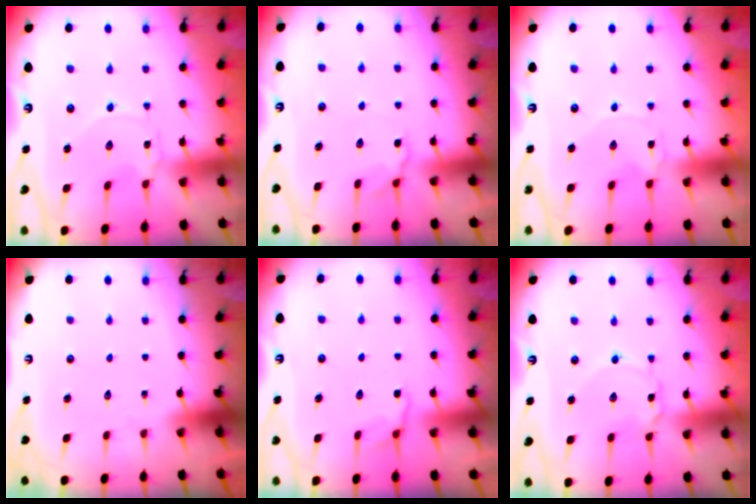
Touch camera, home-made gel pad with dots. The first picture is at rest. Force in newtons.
{"total": 3.9, "press": 3.7, "slide": 1.2}
{"total": 0.0}
{"total": 0.0}
{"total": 2.7, "press": 2.1, "slide": 1.7}
{"total": 2.0, "press": 2.0, "slide": 0.2}